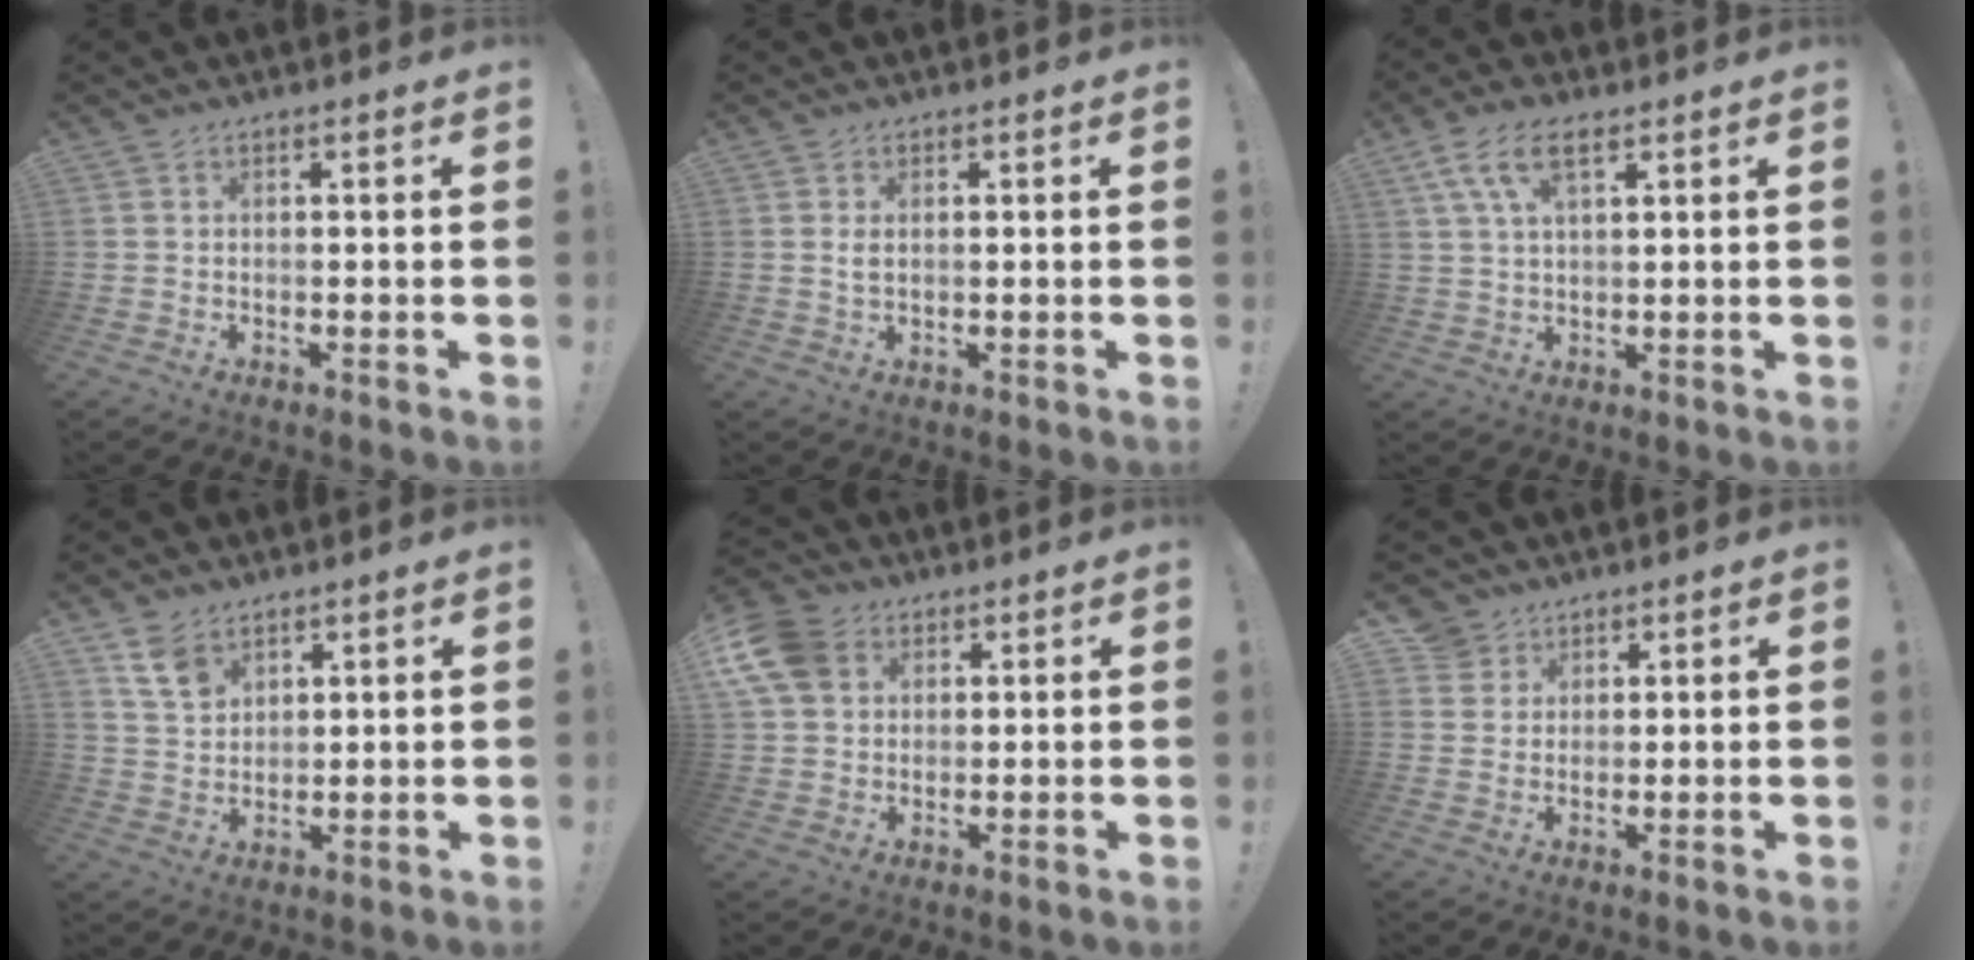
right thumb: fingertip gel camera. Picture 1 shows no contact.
{"total": 1.8, "force": [0.3, 0.8, 1.6], "torque": [-0.027, 0.000, 0.003]}
{"total": 8.1, "force": [4.1, 3.2, 6.3], "torque": [-0.120, 0.003, 0.079]}
{"total": 7.9, "force": [5.1, 5.1, 3.2], "torque": [-0.050, -0.027, 0.101]}
{"total": 10.7, "force": [3.9, 8.4, 5.4], "torque": [-0.113, -0.012, 0.078]}
{"total": 4.5, "force": [2.8, 3.5, 0.3], "torque": [0.000, -0.018, 0.053]}